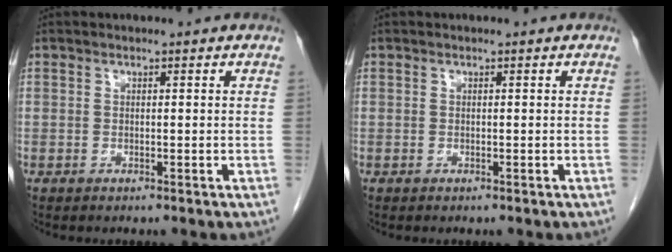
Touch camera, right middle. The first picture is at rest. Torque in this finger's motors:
{"motor_torque": [-0.19, -0.28, -0.05, 0.00]}